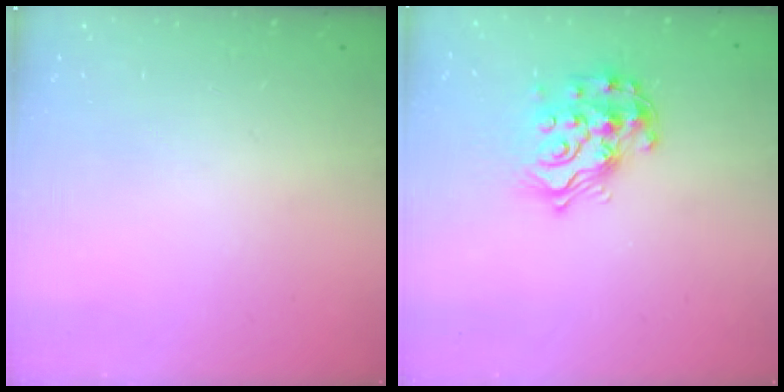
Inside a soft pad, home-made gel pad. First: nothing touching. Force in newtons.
{"total": 14.5, "press": 14.4, "slide": 1.0}